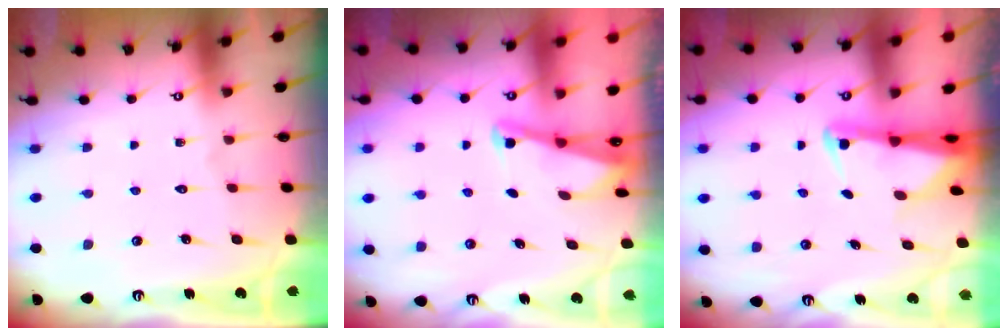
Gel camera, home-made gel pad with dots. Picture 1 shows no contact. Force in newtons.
{"total": 2.0, "press": 2.0, "slide": 0.3}
{"total": 2.4, "press": 2.4, "slide": 0.5}